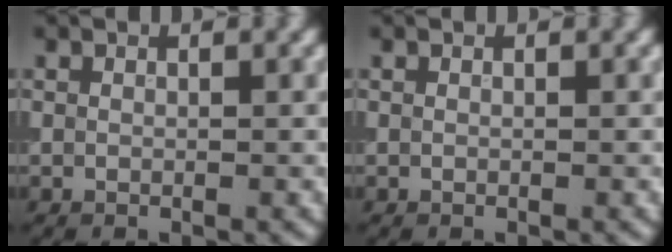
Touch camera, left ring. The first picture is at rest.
{"total": 0.0}